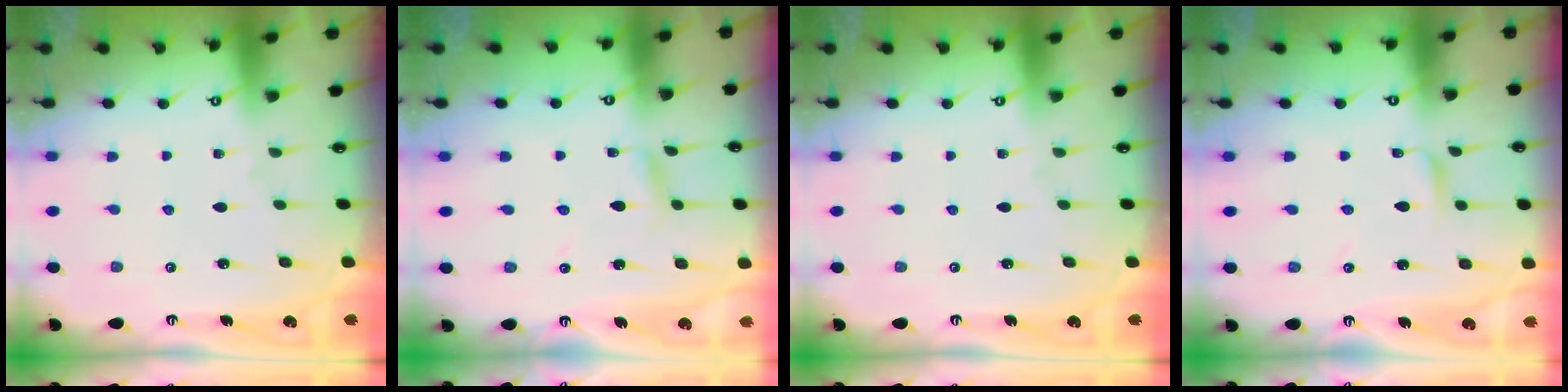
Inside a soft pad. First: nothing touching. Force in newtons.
{"total": 2.8, "press": 2.8, "slide": 0.1}
{"total": 0.0}
{"total": 2.1, "press": 2.1, "slide": 0.2}